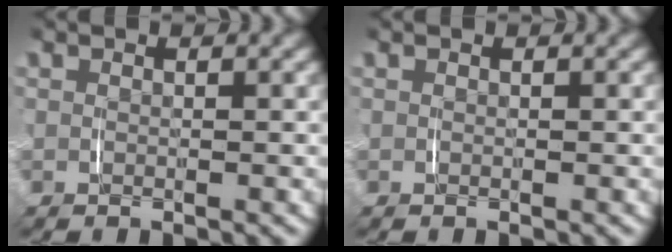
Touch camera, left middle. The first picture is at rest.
{"total": 0.0}